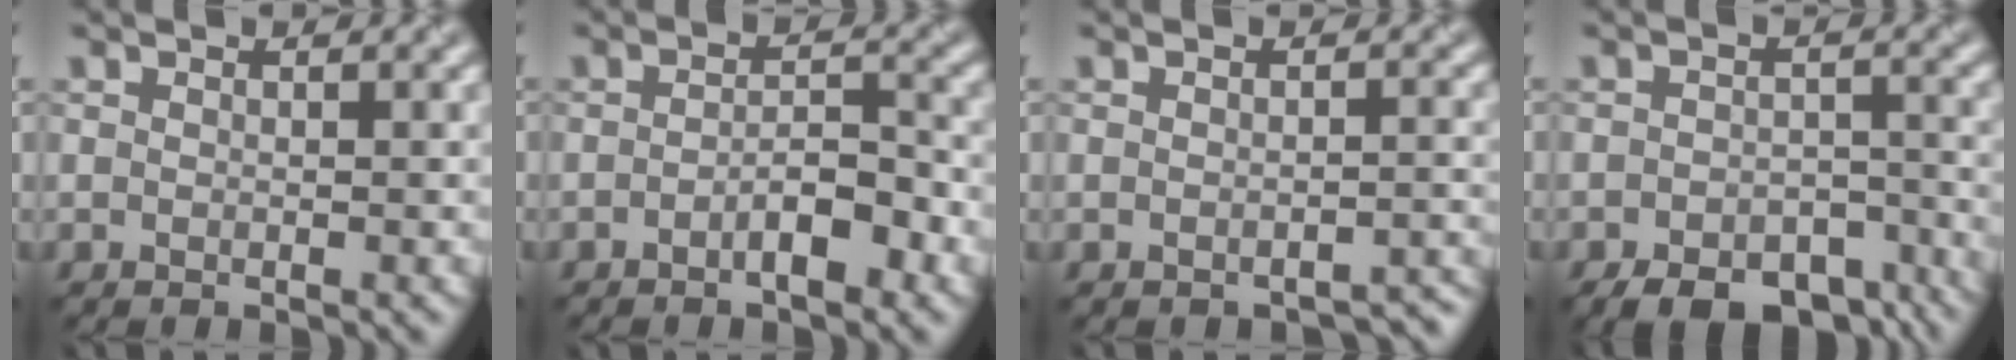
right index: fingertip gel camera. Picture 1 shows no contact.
{"total": 3.0, "force": [-1.5, 0.8, 2.4], "torque": [-0.042, 0.010, -0.025]}
{"total": 1.7, "force": [-1.6, 0.4, 0.3], "torque": [-0.001, 0.003, -0.014]}
{"total": 8.0, "force": [-6.2, 3.6, 3.5], "torque": [-0.046, -0.016, -0.084]}